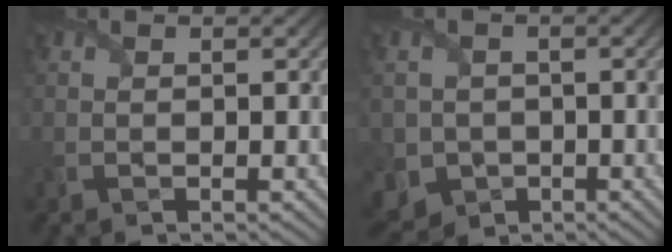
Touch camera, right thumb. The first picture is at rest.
{"total": 6.3, "force": [-2.0, 5.6, 2.1], "torque": [-0.066, -0.022, -0.041]}